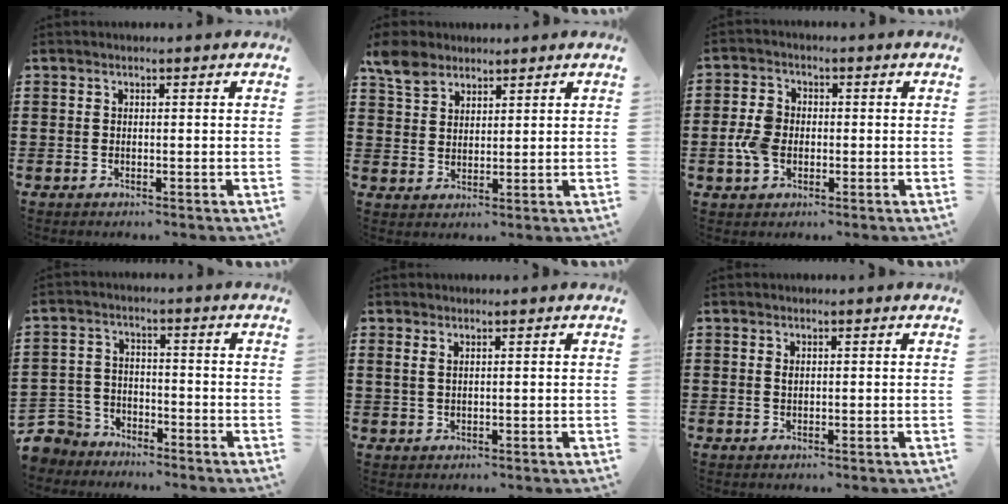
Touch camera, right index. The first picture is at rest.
{"total": 5.5, "force": [4.0, 3.3, 2.0], "torque": [-0.056, 0.007, 0.076]}
{"total": 4.9, "force": [-0.9, 3.7, 3.2], "torque": [-0.091, -0.001, -0.025]}
{"total": 5.5, "force": [-5.0, 2.4, 0.2], "torque": [-0.036, 0.007, -0.111]}
{"total": 1.3, "force": [0.8, 0.6, 0.9], "torque": [-0.021, 0.004, 0.013]}
{"total": 0.7, "force": [0.2, 0.4, 0.6], "torque": [-0.014, 0.000, 0.003]}